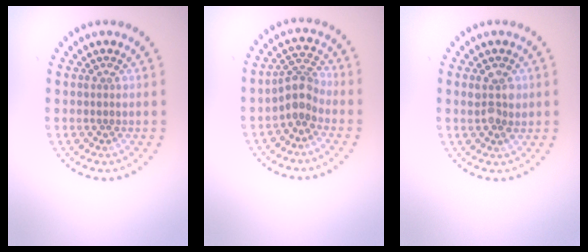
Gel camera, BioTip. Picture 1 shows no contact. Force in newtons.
{"total": 2.8, "press": 2.2, "slide": 1.8}
{"total": 2.3, "press": 2.3, "slide": 0.5}